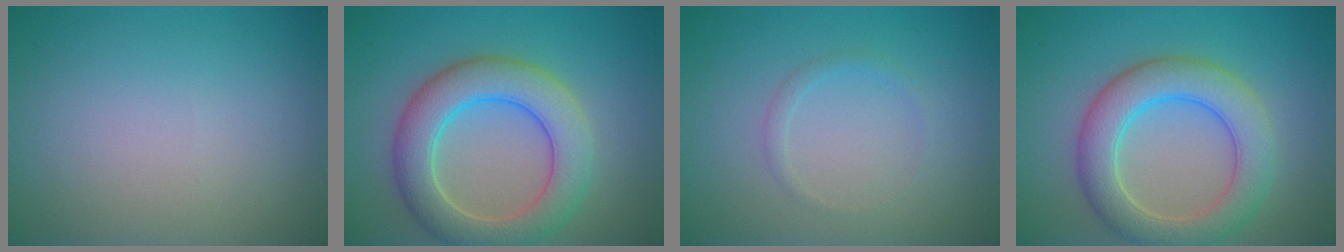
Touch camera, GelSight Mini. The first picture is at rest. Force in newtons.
{"total": 7.0, "press": 7.0, "slide": 0.3}
{"total": 0.9, "press": 0.9, "slide": 0.0}
{"total": 6.2, "press": 6.2, "slide": 0.4}